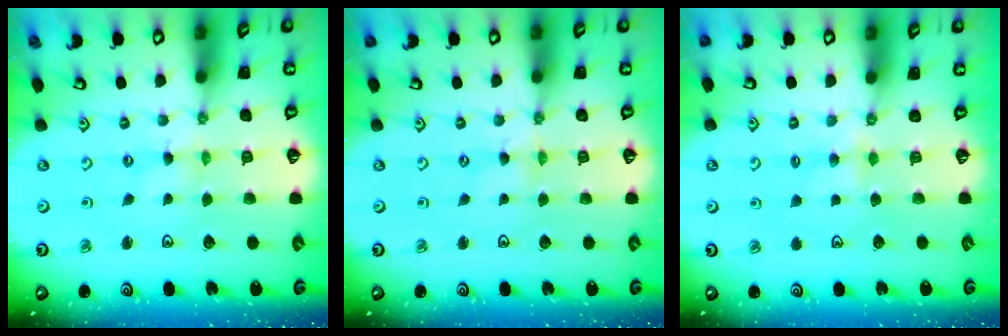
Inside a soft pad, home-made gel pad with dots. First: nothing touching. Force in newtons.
{"total": 0.0}
{"total": 3.9, "press": 3.8, "slide": 0.4}